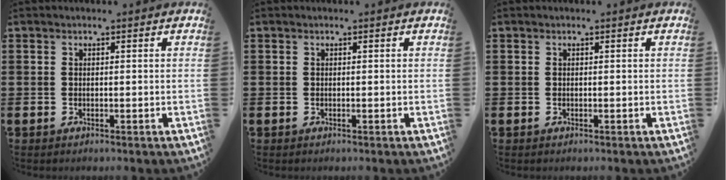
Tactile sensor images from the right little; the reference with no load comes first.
{"total": 0.0}
{"total": 0.0}